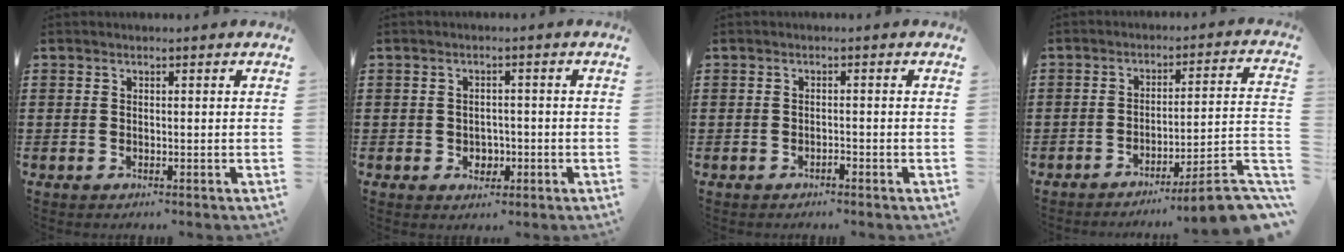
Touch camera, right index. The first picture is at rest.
{"total": 2.2, "force": [-0.7, 1.9, 0.8], "torque": [-0.014, 0.001, -0.017]}
{"total": 0.9, "force": [-0.9, 0.1, 0.4], "torque": [-0.011, -0.003, -0.017]}
{"total": 6.5, "force": [-4.7, -0.2, 4.5], "torque": [-0.072, -0.015, -0.092]}